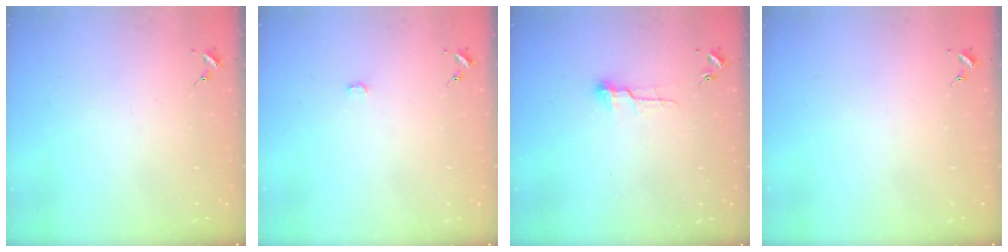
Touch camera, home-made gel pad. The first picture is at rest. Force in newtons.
{"total": 1.9, "press": 1.9, "slide": 0.2}
{"total": 8.7, "press": 8.7, "slide": 0.5}
{"total": 0.0}